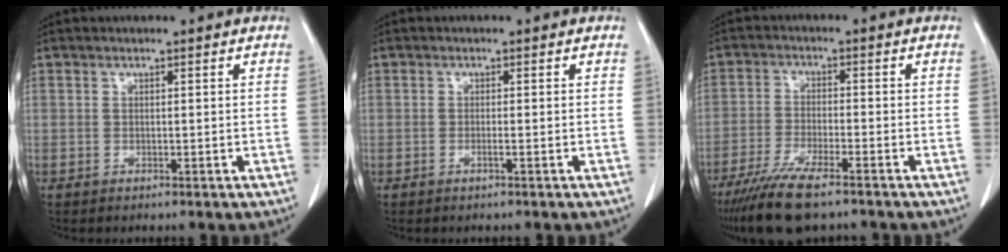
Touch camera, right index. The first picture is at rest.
{"total": 0.7, "force": [-0.3, -0.2, 0.6], "torque": [-0.009, 0.003, -0.005]}
{"total": 9.5, "force": [-7.2, 1.4, 6.0], "torque": [-0.111, -0.024, -0.125]}